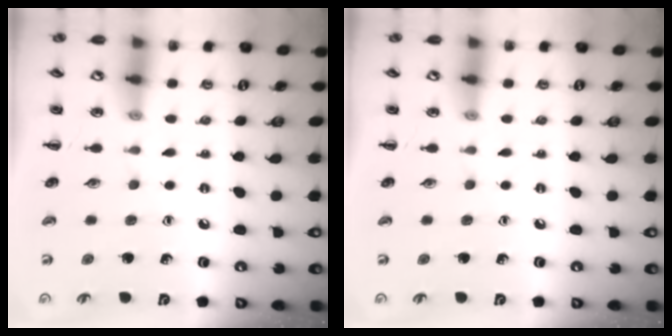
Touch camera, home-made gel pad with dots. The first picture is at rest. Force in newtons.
{"total": 0.0}